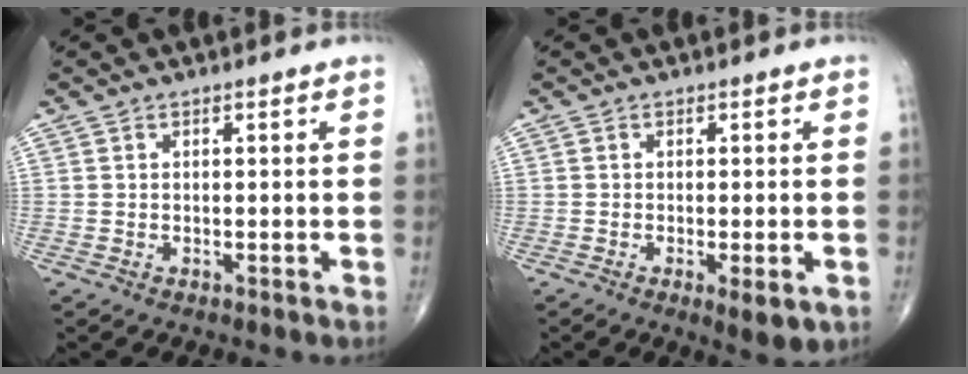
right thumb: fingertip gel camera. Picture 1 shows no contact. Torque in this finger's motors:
{"motor_torque": [-0.36, 0.46, -0.15, -0.21, 0.02]}